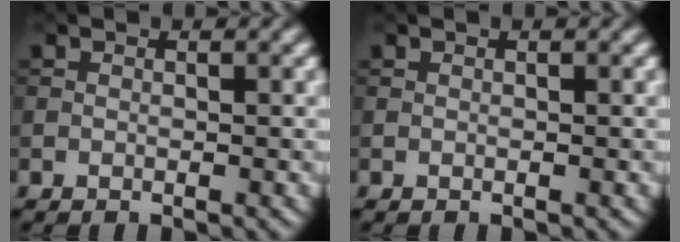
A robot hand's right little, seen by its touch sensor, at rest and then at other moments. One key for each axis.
{"total": 0.0}